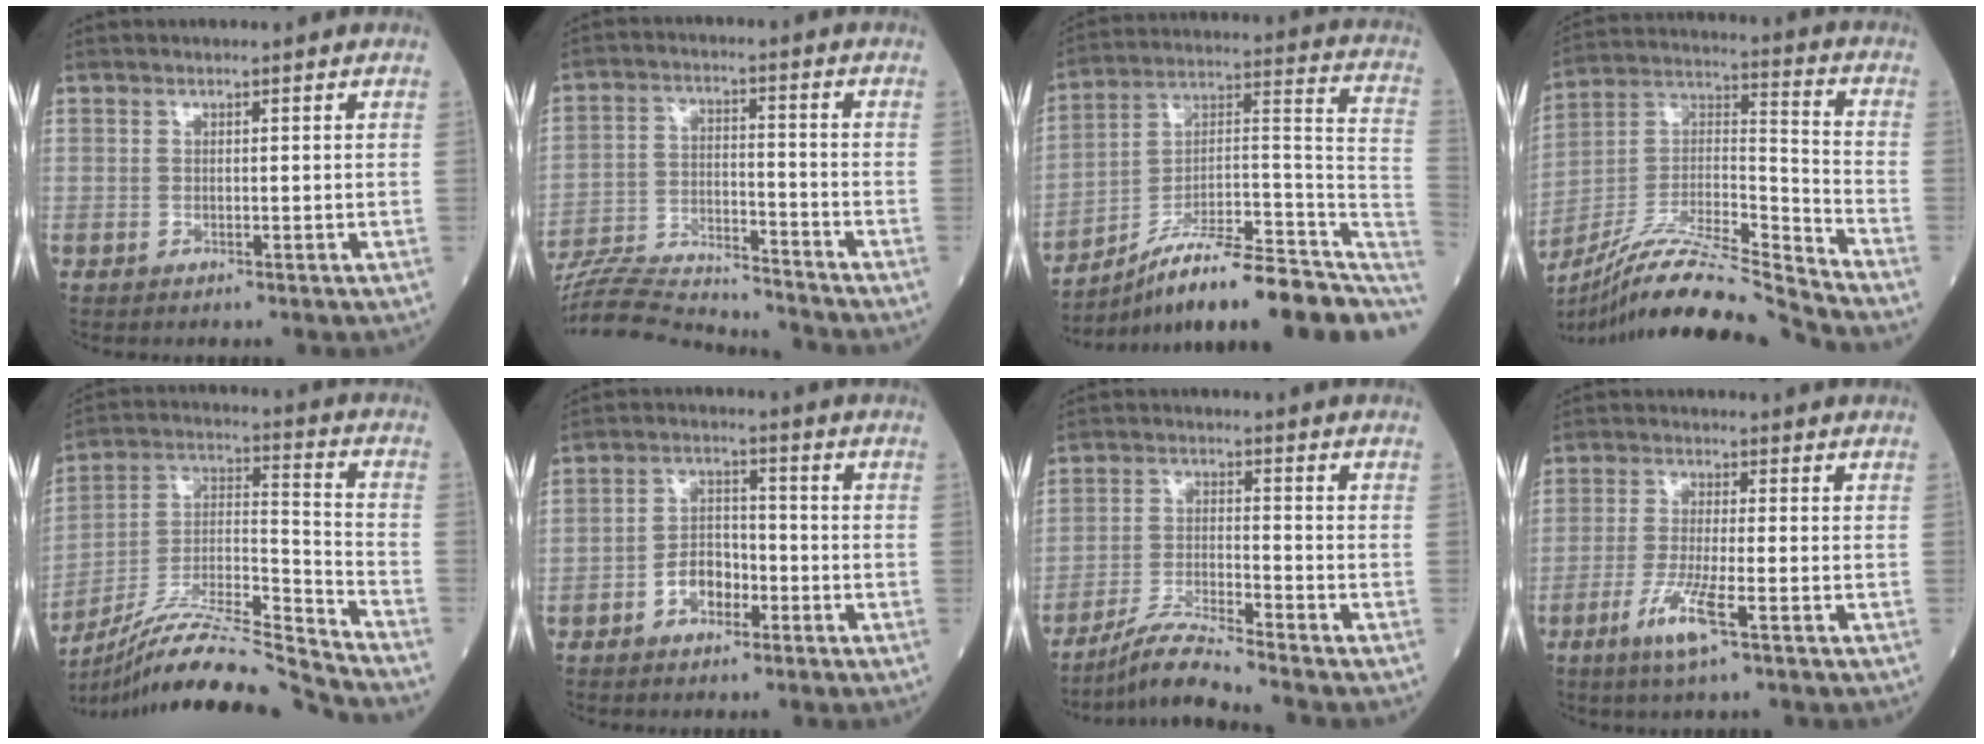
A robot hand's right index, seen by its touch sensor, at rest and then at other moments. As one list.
[{"total": 18.3, "force": [-17.7, 1.1, 4.8], "torque": [-0.106, -0.002, -0.282]}, {"total": 21.3, "force": [-14.9, 4.7, 14.5], "torque": [-0.145, 0.049, -0.226]}, {"total": 18.7, "force": [-17.2, -1.4, 7.0], "torque": [-0.141, 0.023, -0.310]}, {"total": 18.9, "force": [-17.7, -1.8, 6.4], "torque": [-0.128, 0.016, -0.311]}, {"total": 5.3, "force": [-2.5, 3.3, 3.3], "torque": [-0.056, 0.016, -0.047]}, {"total": 6.9, "force": [-6.3, -1.5, 2.4], "torque": [-0.055, -0.021, -0.117]}, {"total": 6.4, "force": [-3.2, 0.2, 5.5], "torque": [-0.113, -0.013, -0.062]}]